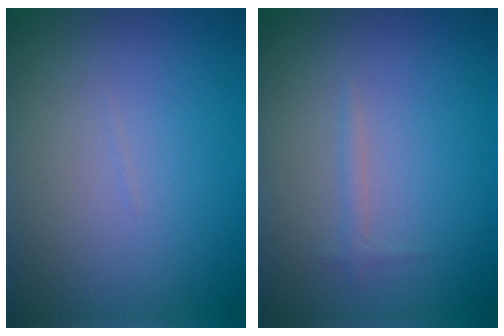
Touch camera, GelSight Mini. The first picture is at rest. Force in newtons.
{"total": 0.7, "press": 0.7, "slide": 0.1}